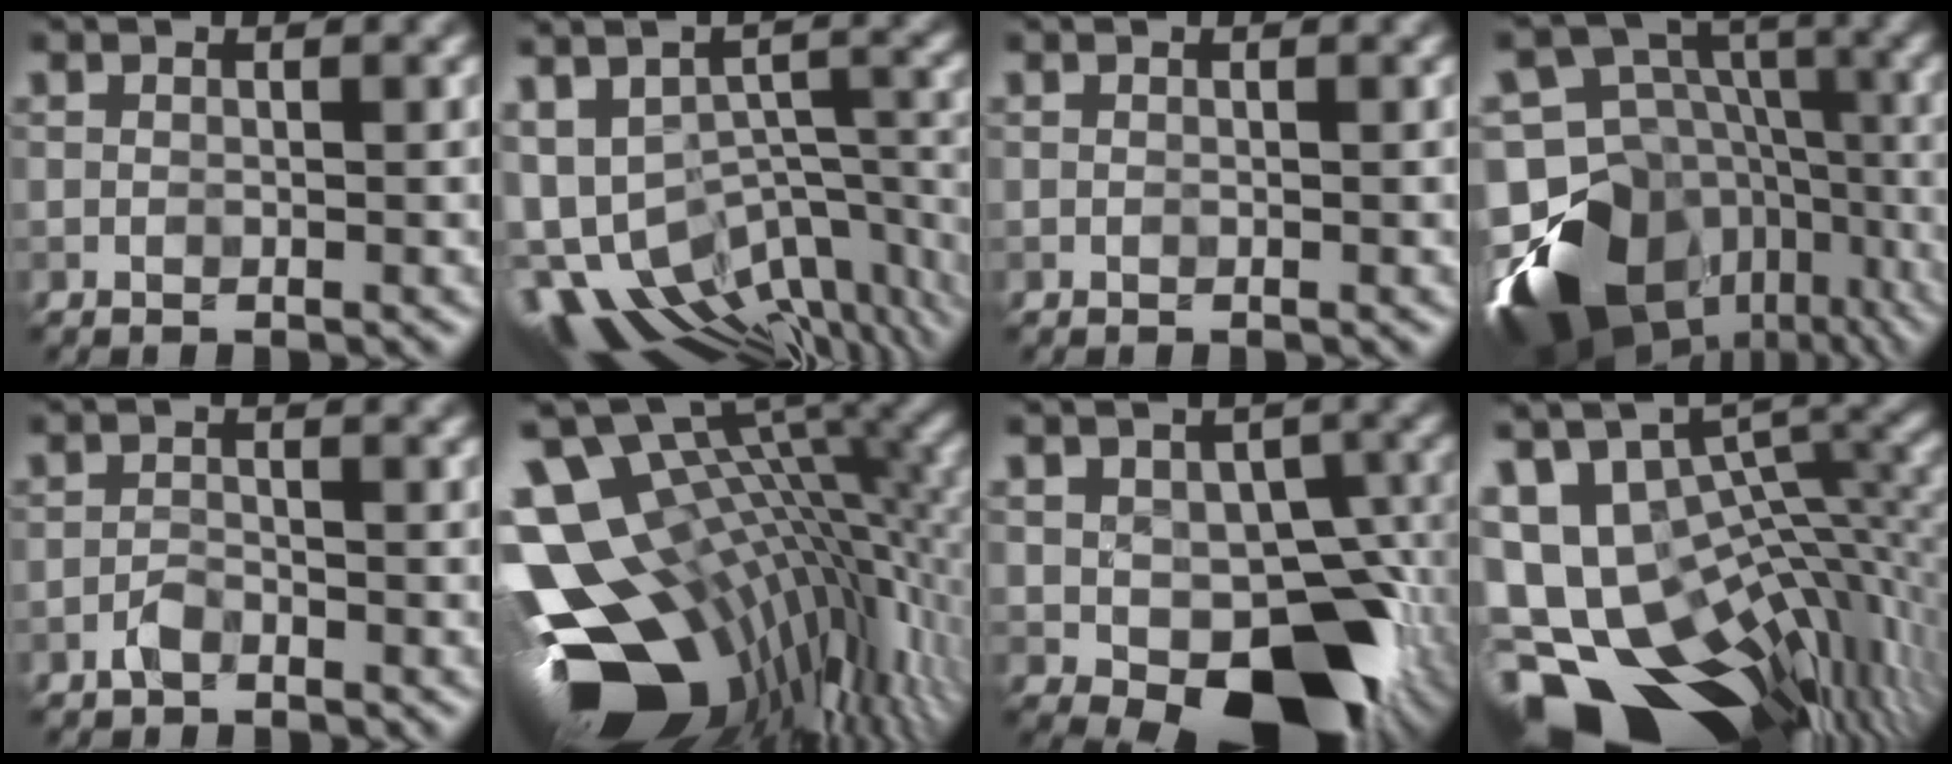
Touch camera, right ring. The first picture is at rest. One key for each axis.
{"total": 12.1, "fx": -4.9, "fy": 6.9, "fz": 8.6, "tx": -0.145, "ty": -0.012, "tz": -0.022}
{"total": 0.0}
{"total": 17.0, "fx": -8.4, "fy": 11.8, "fz": 8.9, "tx": -0.191, "ty": -0.010, "tz": -0.102}
{"total": 0.9, "fx": -0.8, "fy": 0.4, "fz": 0.4, "tx": -0.004, "ty": 0.007, "tz": -0.020}
{"total": 16.8, "fx": -0.8, "fy": 9.7, "fz": 13.7, "tx": -0.219, "ty": -0.025, "tz": 0.019}
{"total": 10.0, "fx": -3.0, "fy": 6.2, "fz": 7.3, "tx": -0.089, "ty": -0.002, "tz": -0.043}
{"total": 16.5, "fx": -3.9, "fy": 10.6, "fz": 12.1, "tx": -0.204, "ty": 0.005, "tz": 0.002}